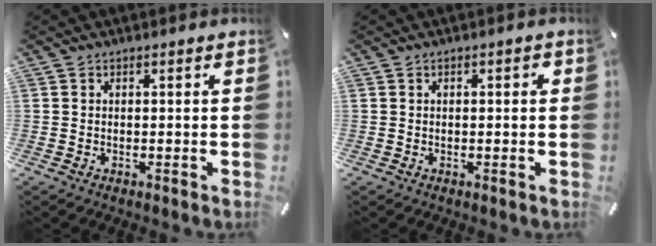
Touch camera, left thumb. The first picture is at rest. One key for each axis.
{"total": 1.3, "fx": 0.1, "fy": 0.6, "fz": 1.2, "tx": -0.022, "ty": 0.005, "tz": 0.000}